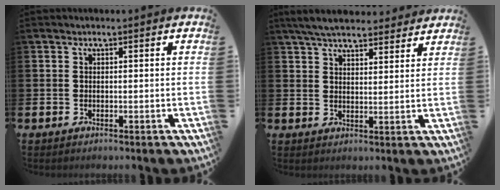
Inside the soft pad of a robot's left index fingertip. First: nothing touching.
{"total": 5.9, "force": [5.6, 1.2, 1.5], "torque": [-0.041, -0.019, 0.102]}